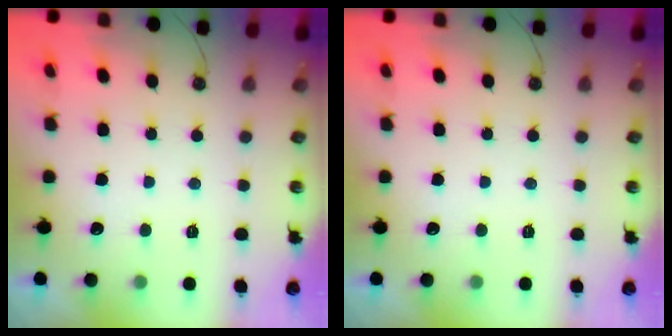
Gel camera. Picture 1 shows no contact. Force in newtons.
{"total": 0.0}